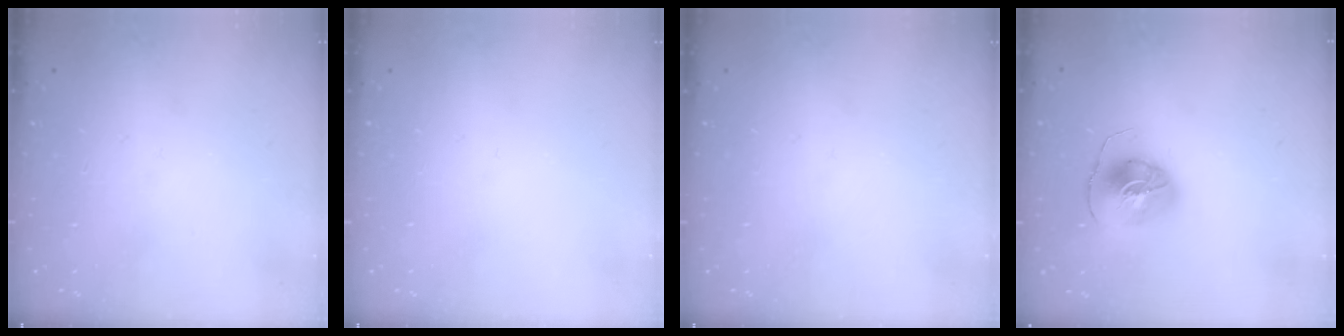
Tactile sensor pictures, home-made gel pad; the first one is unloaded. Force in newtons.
{"total": 0.0}
{"total": 0.0}
{"total": 9.1, "press": 9.1, "slide": 0.5}